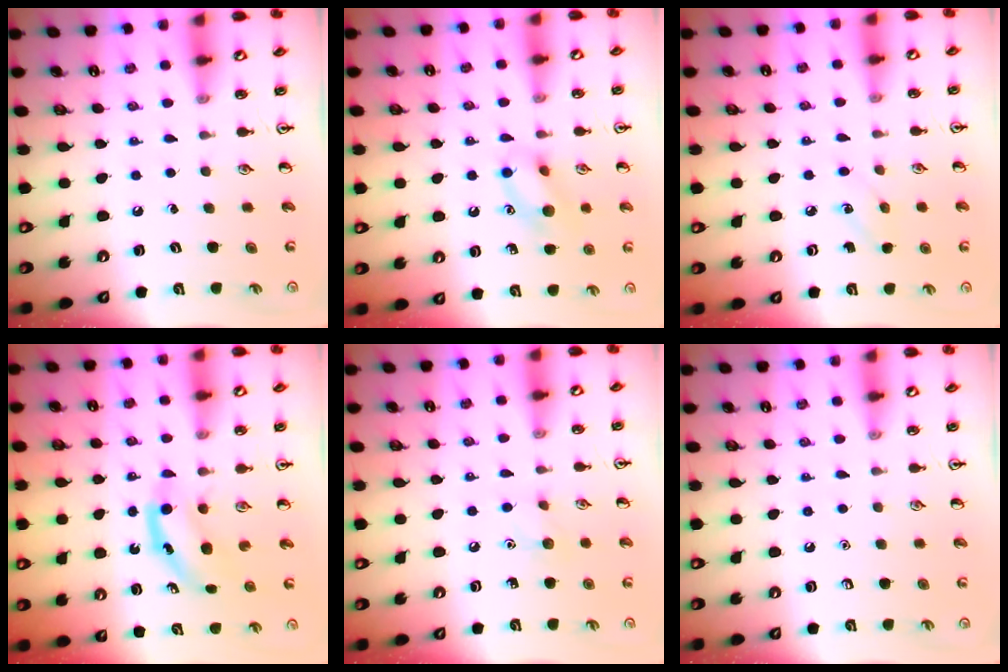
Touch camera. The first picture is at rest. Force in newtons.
{"total": 10.9, "press": 10.8, "slide": 1.0}
{"total": 4.2, "press": 3.9, "slide": 1.5}
{"total": 4.2, "press": 4.1, "slide": 0.8}
{"total": 5.0, "press": 4.7, "slide": 1.6}
{"total": 0.0}